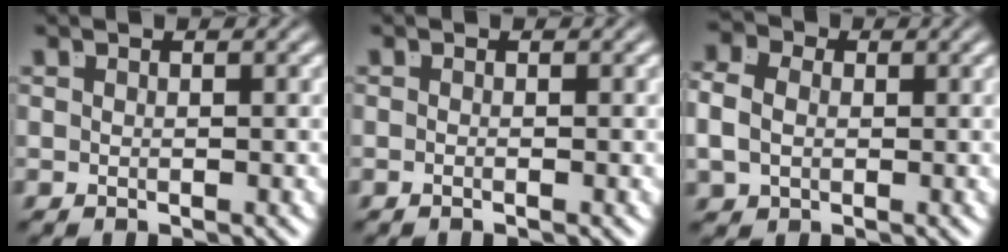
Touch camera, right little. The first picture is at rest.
{"total": 0.7, "force": [-0.5, -0.4, 0.3], "torque": [0.000, 0.001, -0.008]}
{"total": 3.4, "force": [0.2, 2.9, 1.8], "torque": [-0.045, -0.006, 0.004]}